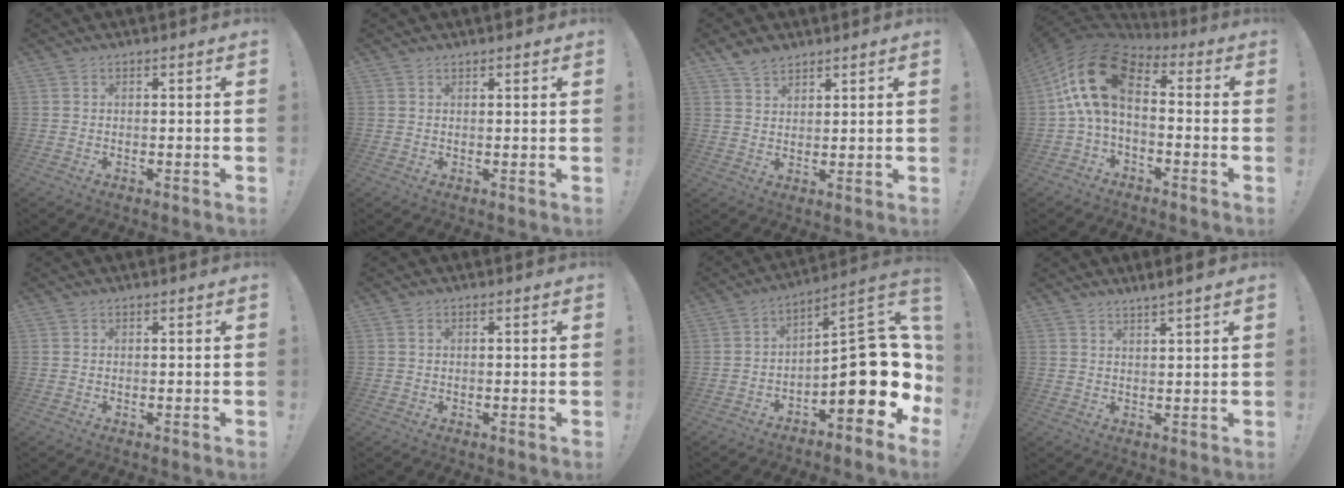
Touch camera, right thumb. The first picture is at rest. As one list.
[{"total": 0.8, "force": [0.7, 0.2, 0.2], "torque": [0.007, -0.005, 0.011]}, {"total": 6.4, "force": [4.8, 3.8, 2.0], "torque": [-0.033, -0.024, 0.092]}, {"total": 15.8, "force": [3.2, 8.7, 12.8], "torque": [-0.251, 0.002, 0.060]}, {"total": 0.0}, {"total": 0.6, "force": [0.5, 0.2, 0.3], "torque": [-0.006, 0.004, 0.008]}, {"total": 17.8, "force": [-3.7, 7.7, 15.6], "torque": [-0.202, 0.017, -0.053]}, {"total": 3.2, "force": [2.6, -0.3, 1.8], "torque": [-0.026, -0.015, 0.042]}]